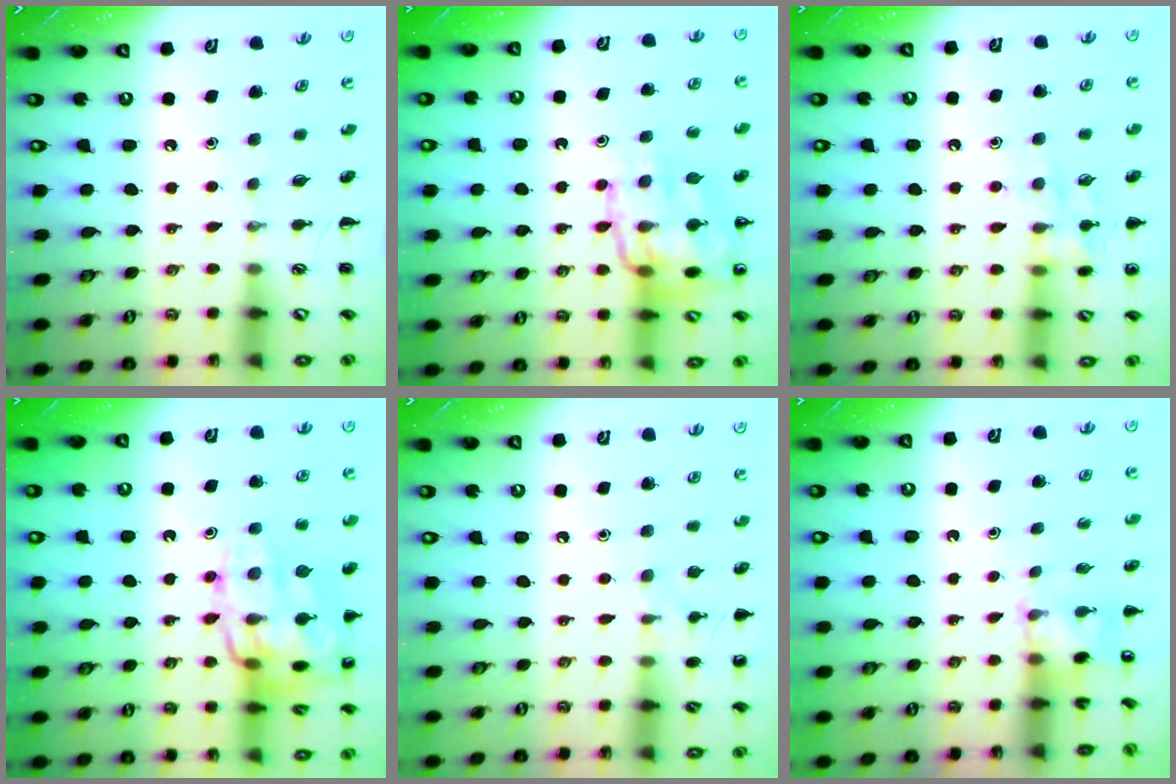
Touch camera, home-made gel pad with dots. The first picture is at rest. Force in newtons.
{"total": 16.1, "press": 16.0, "slide": 2.0}
{"total": 9.9, "press": 9.9, "slide": 1.2}
{"total": 18.1, "press": 18.1, "slide": 0.8}
{"total": 5.6, "press": 5.3, "slide": 1.6}
{"total": 4.4, "press": 4.2, "slide": 1.3}